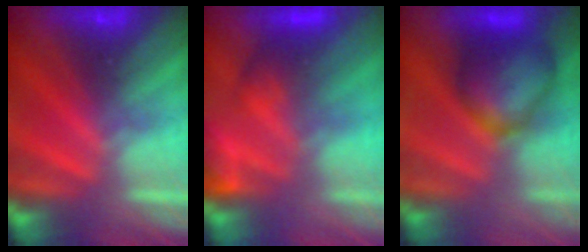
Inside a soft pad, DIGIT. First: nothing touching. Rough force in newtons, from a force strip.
{"total": 5.0}
{"total": 6.6}